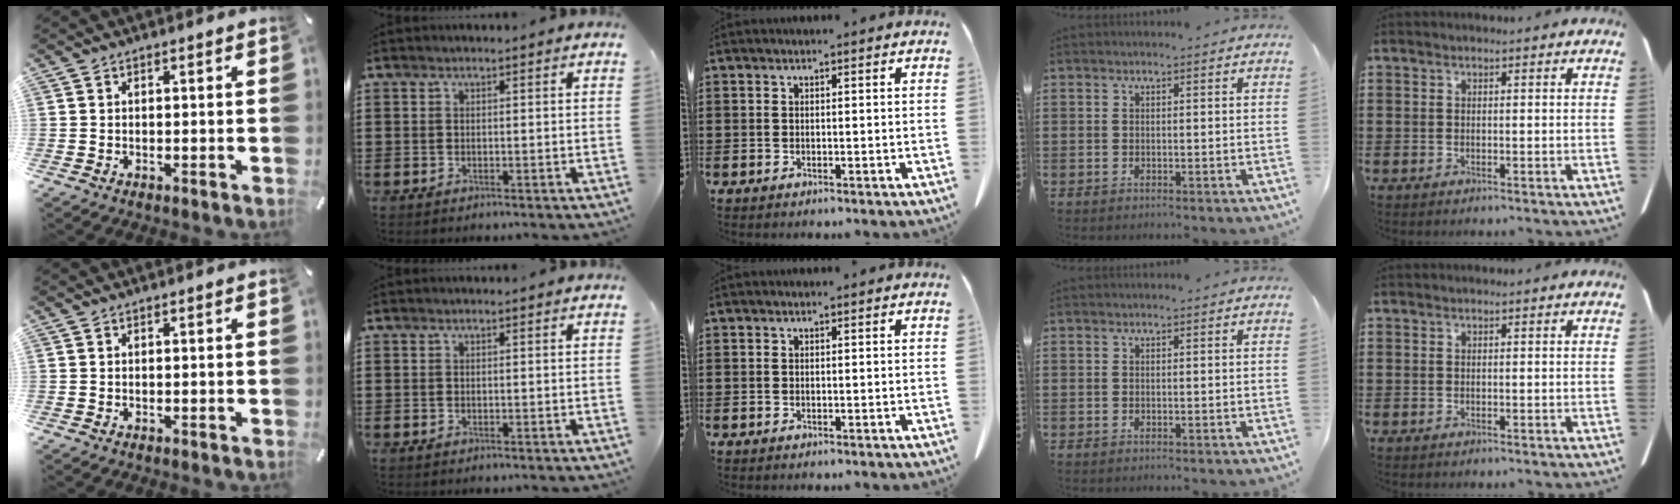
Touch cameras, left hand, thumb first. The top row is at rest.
{}